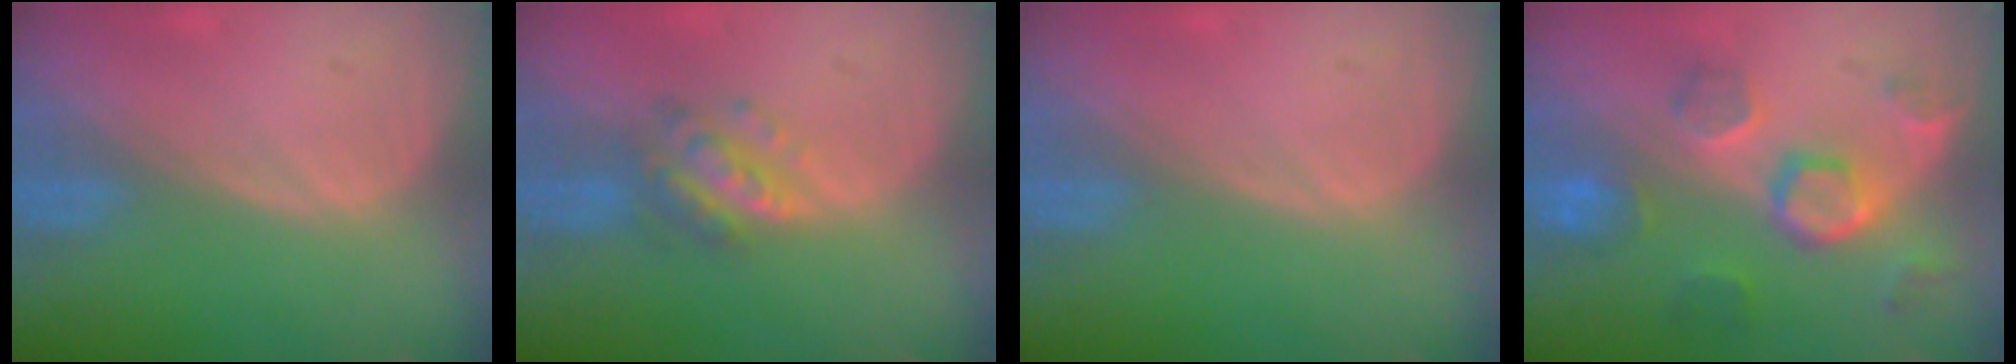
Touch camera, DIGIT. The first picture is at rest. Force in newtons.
{"total": 5.9, "press": 5.2, "slide": 2.8}
{"total": 0.0}
{"total": 8.5, "press": 8.0, "slide": 2.9}